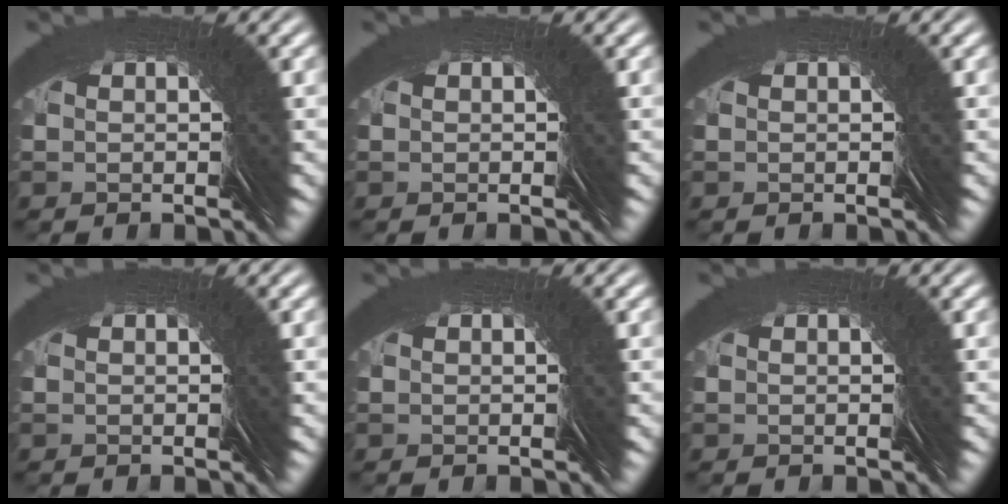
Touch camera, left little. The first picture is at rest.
{"total": 0.0}
{"total": 0.0}
{"total": 0.0}
{"total": 0.0}
{"total": 0.0}